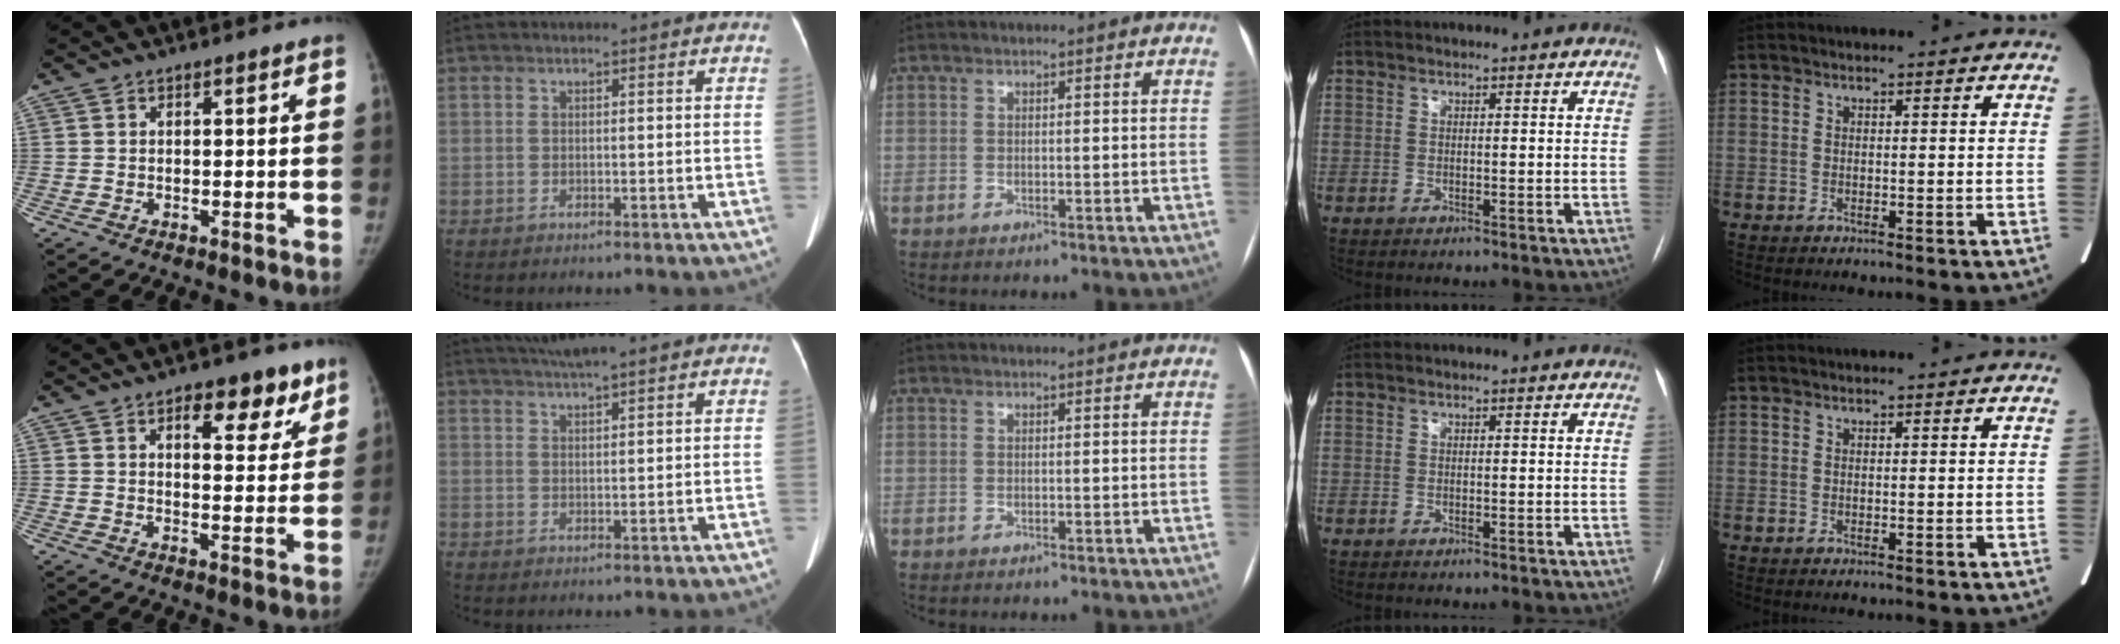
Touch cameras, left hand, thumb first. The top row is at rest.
{"thumb": {"total": 10.4, "force": [6.2, 4.8, 6.7], "torque": [-0.050, -0.029, 0.085]}, "index": {"total": 6.1, "force": [5.2, -0.4, 3.2], "torque": [-0.058, 0.030, 0.089]}}